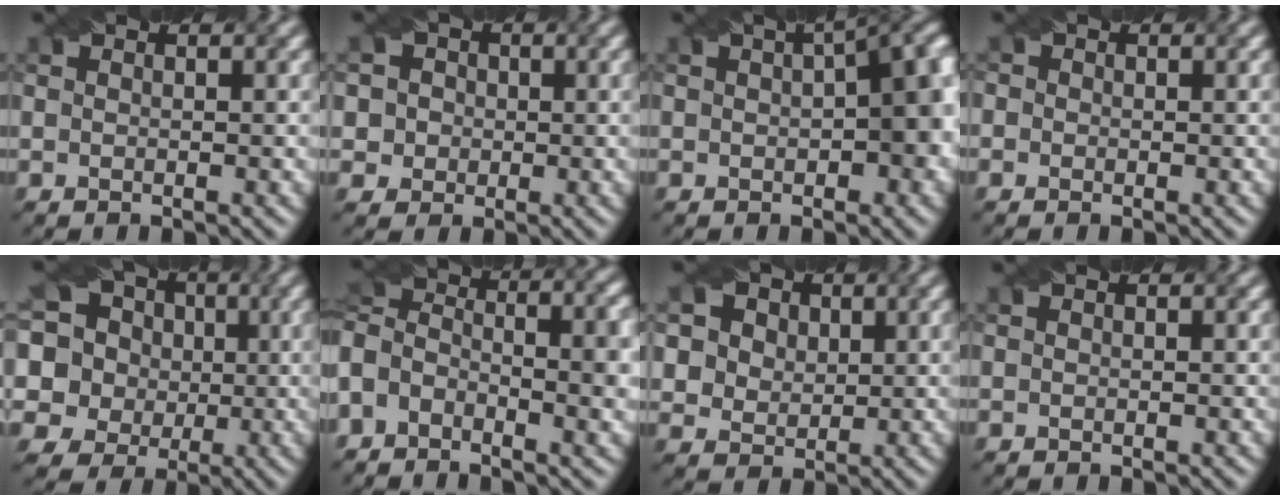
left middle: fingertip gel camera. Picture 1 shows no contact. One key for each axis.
{"total": 5.1, "fx": 1.5, "fy": 4.6, "fz": 1.8, "tx": -0.020, "ty": 0.027, "tz": 0.005}
{"total": 7.7, "fx": 0.6, "fy": 3.7, "fz": 6.8, "tx": -0.070, "ty": 0.015, "tz": 0.007}
{"total": 0.8, "fx": 0.3, "fy": 0.8, "fz": 0.0, "tx": -0.002, "ty": 0.004, "tz": -0.004}
{"total": 12.7, "fx": 2.9, "fy": 11.2, "fz": 5.3, "tx": -0.137, "ty": 0.044, "tz": 0.019}
{"total": 8.9, "fx": -2.5, "fy": 5.4, "fz": 6.6, "tx": -0.115, "ty": 0.004, "tz": -0.056}
{"total": 8.3, "fx": 4.1, "fy": 6.3, "fz": 3.7, "tx": -0.069, "ty": 0.022, "tz": 0.056}
{"total": 0.0}